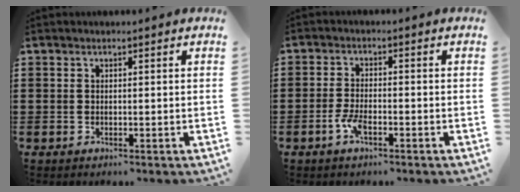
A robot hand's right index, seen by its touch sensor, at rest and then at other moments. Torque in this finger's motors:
{"motor_torque": [1.08, 1.06, 0.05, 0.08]}